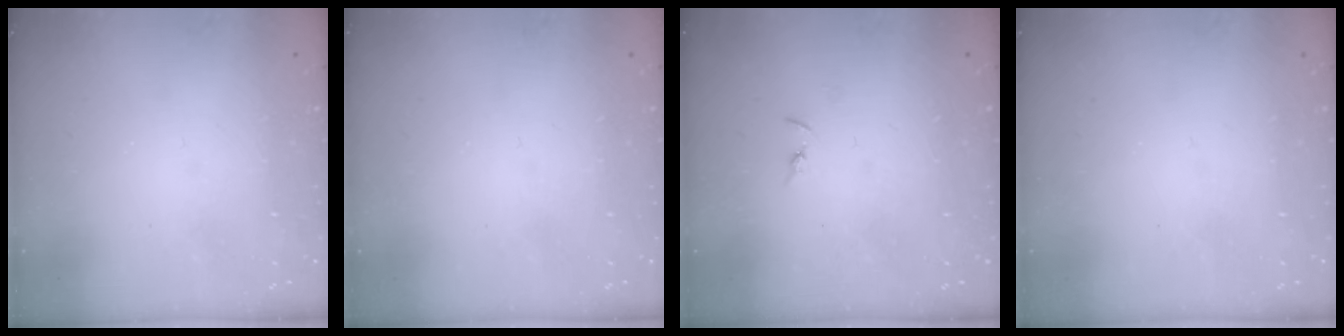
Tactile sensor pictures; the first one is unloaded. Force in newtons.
{"total": 0.0}
{"total": 3.3, "press": 3.2, "slide": 0.4}
{"total": 0.0}